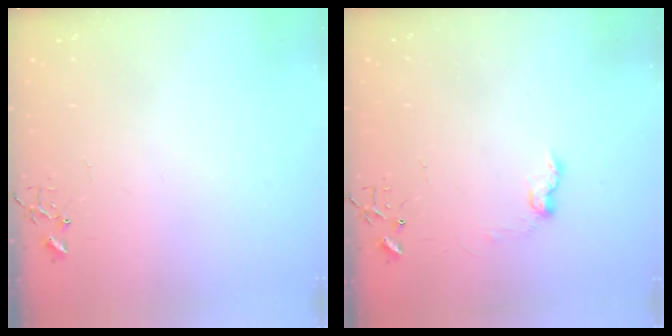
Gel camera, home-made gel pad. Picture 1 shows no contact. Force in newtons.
{"total": 7.8, "press": 7.8, "slide": 0.8}